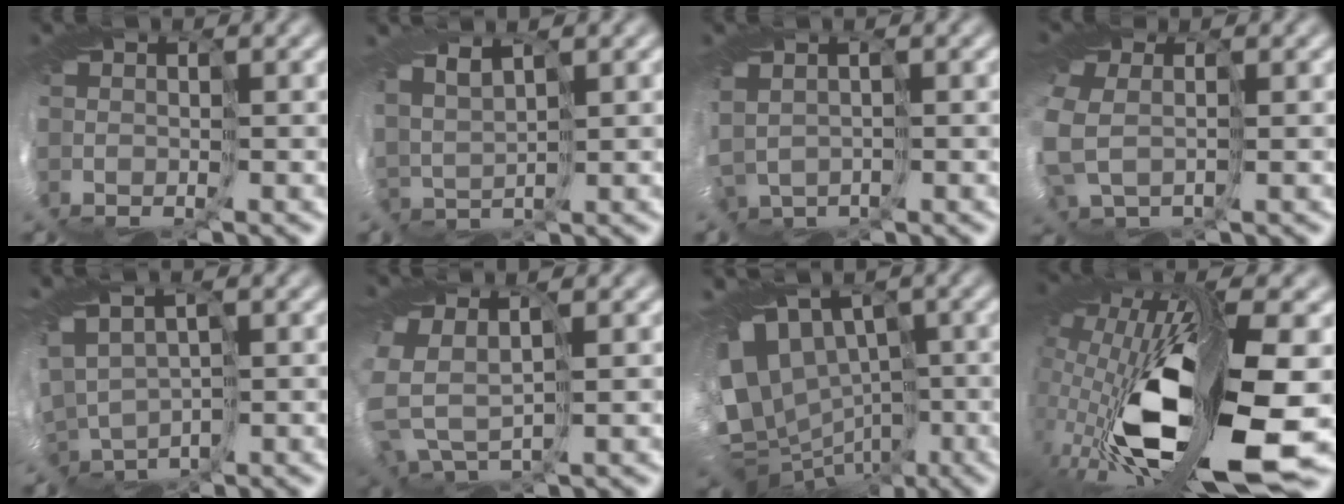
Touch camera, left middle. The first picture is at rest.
{"total": 2.3, "force": [2.2, 0.1, -0.6], "torque": [-0.010, 0.009, 0.049]}
{"total": 2.3, "force": [0.3, 2.2, 0.6], "torque": [-0.021, -0.001, 0.027]}
{"total": 4.1, "force": [-0.8, 3.4, 2.3], "torque": [-0.116, -0.021, 0.001]}
{"total": 4.9, "force": [0.6, 3.8, 3.1], "torque": [-0.086, -0.005, 0.033]}
{"total": 4.6, "force": [0.4, 3.5, 2.9], "torque": [-0.112, -0.018, 0.027]}
{"total": 10.8, "force": [-0.3, 9.1, 5.9], "torque": [-0.134, -0.008, 0.030]}
{"total": 15.9, "force": [-1.4, 6.4, 14.4], "torque": [-0.306, -0.051, -0.001]}